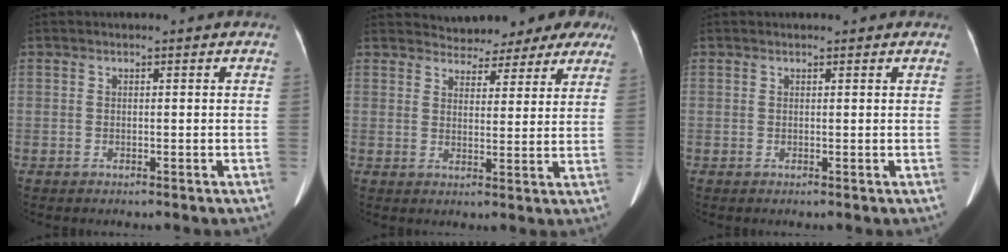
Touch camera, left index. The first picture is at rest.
{"total": 12.4, "force": [11.1, 4.5, 3.1], "torque": [-0.023, -0.002, 0.119]}
{"total": 1.8, "force": [1.5, 0.6, 0.8], "torque": [-0.007, 0.005, 0.015]}